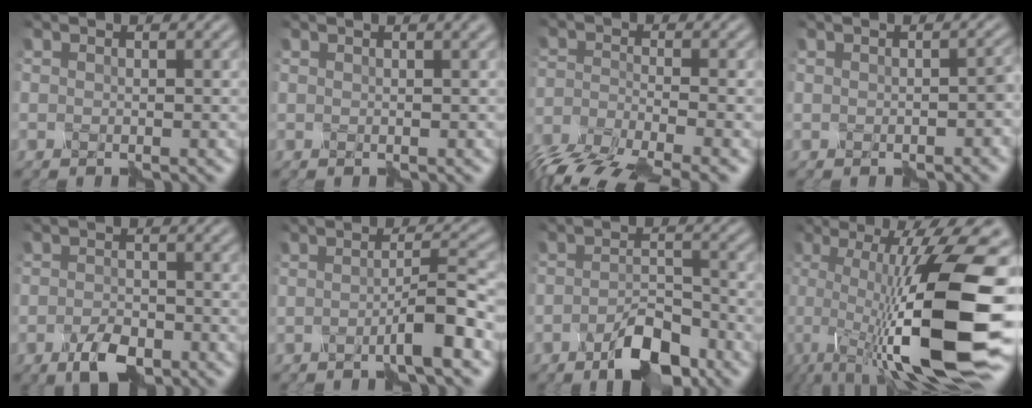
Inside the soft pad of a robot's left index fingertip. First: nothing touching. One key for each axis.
{"total": 1.0, "fx": 0.7, "fy": -0.1, "fz": 0.7, "tx": -0.002, "ty": 0.002, "tz": 0.009}
{"total": 7.5, "fx": -6.2, "fy": 1.8, "fz": 3.9, "tx": -0.093, "ty": -0.011, "tz": -0.119}
{"total": 1.5, "fx": -1.0, "fy": 0.2, "fz": 1.1, "tx": -0.017, "ty": 0.001, "tz": -0.012}
{"total": 2.8, "fx": -2.0, "fy": 1.1, "fz": 1.7, "tx": -0.042, "ty": 0.002, "tz": -0.040}
{"total": 3.2, "fx": -1.7, "fy": -0.1, "fz": 2.8, "tx": -0.045, "ty": 0.011, "tz": -0.037}
{"total": 4.2, "fx": -3.1, "fy": 1.1, "fz": 2.6, "tx": -0.053, "ty": 0.005, "tz": -0.057}
{"total": 14.2, "fx": -2.0, "fy": 3.3, "fz": 13.7, "tx": -0.213, "ty": 0.005, "tz": -0.035}